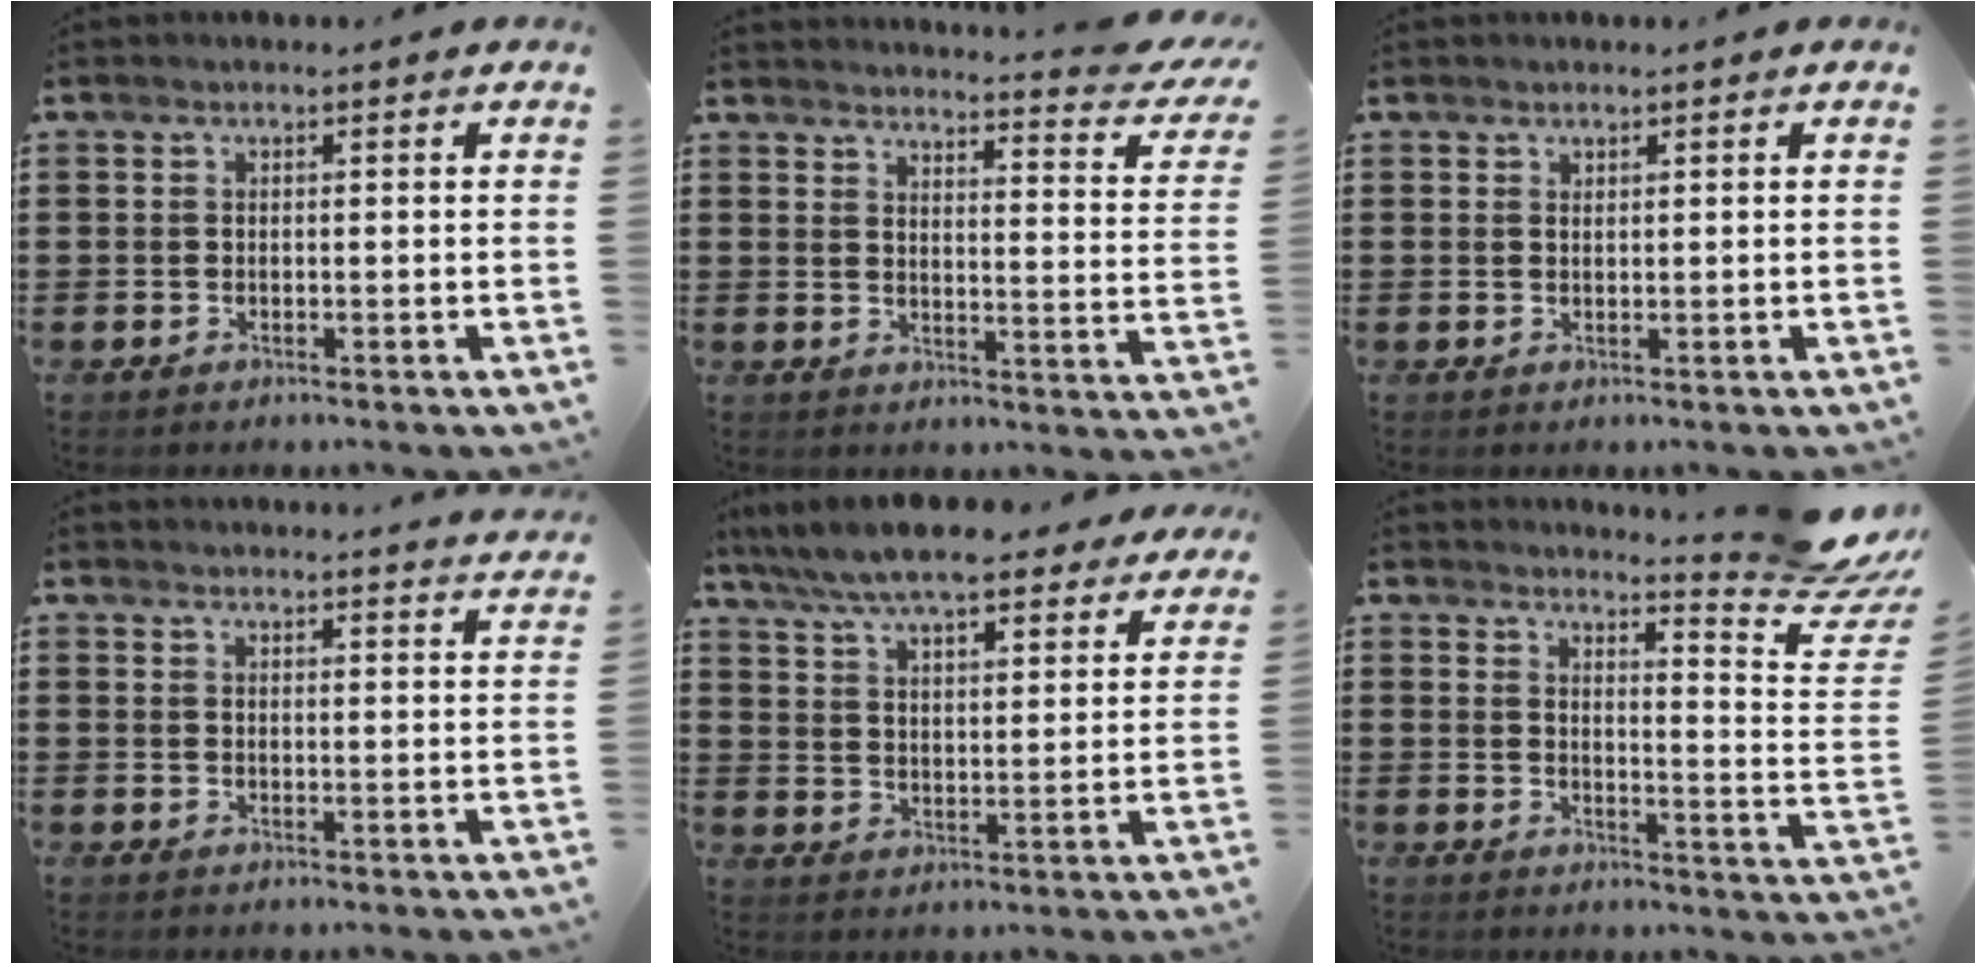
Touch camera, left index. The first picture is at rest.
{"total": 3.7, "force": [3.3, -0.5, 1.5], "torque": [-0.032, -0.034, 0.047]}
{"total": 0.7, "force": [0.7, 0.2, 0.2], "torque": [-0.005, 0.000, 0.014]}
{"total": 2.9, "force": [2.9, -0.3, 0.1], "torque": [-0.002, -0.015, 0.054]}
{"total": 8.4, "force": [7.7, 1.2, 3.2], "torque": [-0.093, -0.028, 0.139]}
{"total": 7.6, "force": [6.7, 0.1, 3.7], "torque": [-0.057, -0.061, 0.109]}